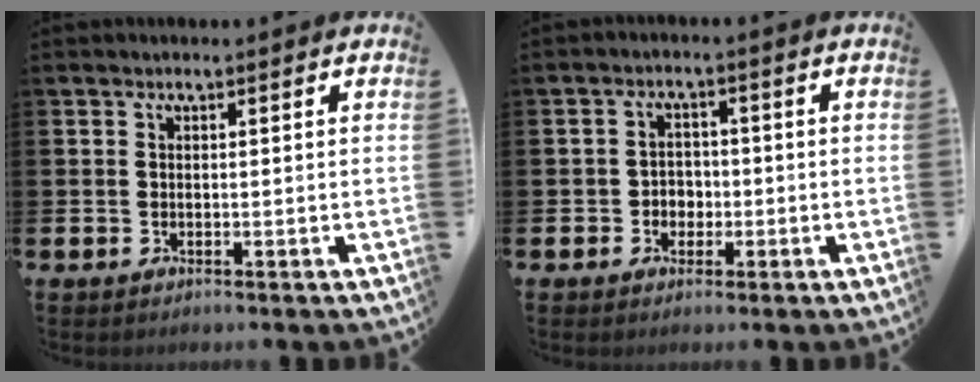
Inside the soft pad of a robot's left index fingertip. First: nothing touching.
{"total": 2.6, "force": [-0.8, 2.3, 0.8], "torque": [-0.021, 0.007, -0.022]}